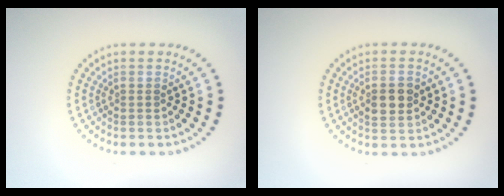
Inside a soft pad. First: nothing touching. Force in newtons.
{"total": 2.5, "press": 2.5, "slide": 0.2}